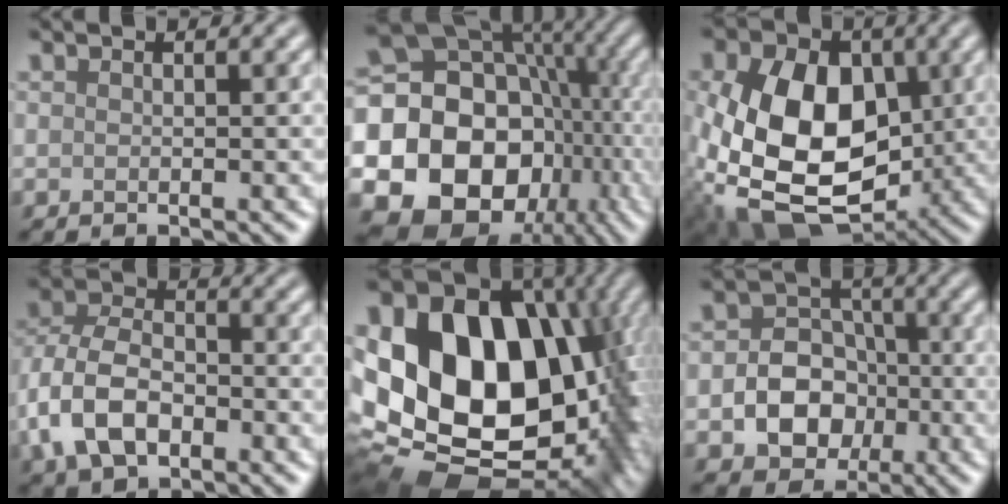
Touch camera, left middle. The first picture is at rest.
{"total": 23.5, "force": [-5.4, 19.9, 11.3], "torque": [-0.192, -0.015, -0.111]}
{"total": 14.3, "force": [-0.8, 9.8, 10.4], "torque": [-0.213, -0.025, -0.012]}
{"total": 7.4, "force": [-2.6, 4.7, 5.1], "torque": [-0.114, 0.004, -0.060]}
{"total": 21.8, "force": [1.7, 16.4, 14.3], "torque": [-0.256, -0.015, 0.061]}
{"total": 6.1, "force": [-1.5, 4.9, 3.2], "torque": [-0.028, -0.004, -0.040]}